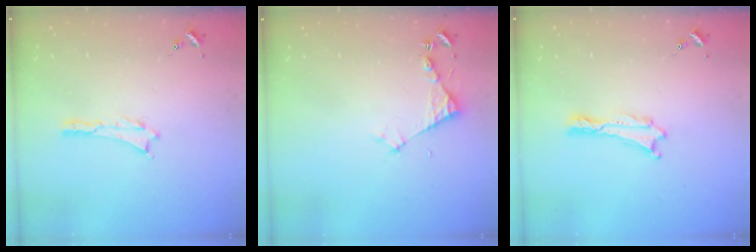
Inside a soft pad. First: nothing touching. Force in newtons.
{"total": 3.3, "press": 3.3, "slide": 0.3}
{"total": 0.0}